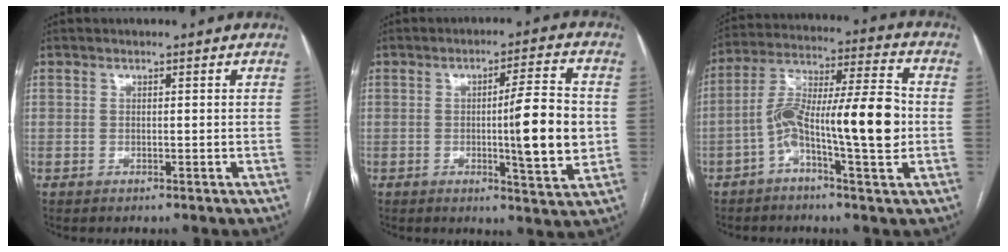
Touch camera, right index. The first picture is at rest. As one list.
[{"total": 11.1, "force": [-0.7, 0.6, 11.0], "torque": [-0.154, -0.005, -0.013]}, {"total": 15.5, "force": [-3.1, 2.1, 15.0], "torque": [-0.265, 0.026, -0.053]}]